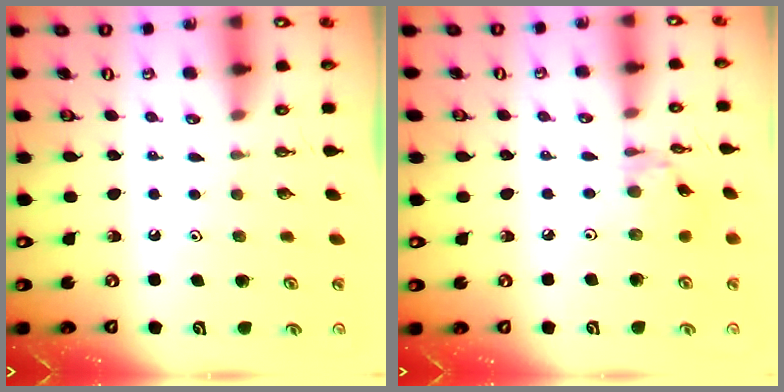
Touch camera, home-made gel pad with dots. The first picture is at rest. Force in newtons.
{"total": 4.4, "press": 4.3, "slide": 0.2}